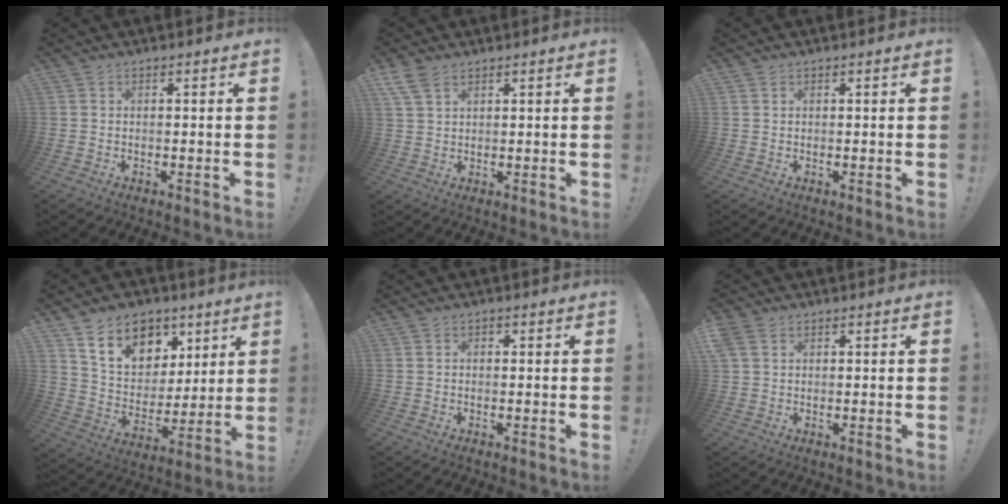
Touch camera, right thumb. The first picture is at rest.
{"total": 5.4, "force": [3.6, 2.7, 3.0], "torque": [-0.062, -0.008, 0.072]}
{"total": 0.8, "force": [0.6, 0.5, 0.1], "torque": [0.001, -0.001, 0.011]}
{"total": 15.0, "force": [9.0, 10.6, 5.6], "torque": [-0.095, -0.048, 0.175]}
{"total": 0.7, "force": [0.0, 0.7, 0.1], "torque": [0.002, 0.002, -0.001]}
{"total": 3.8, "force": [1.9, 2.6, 2.0], "torque": [-0.045, 0.005, 0.041]}